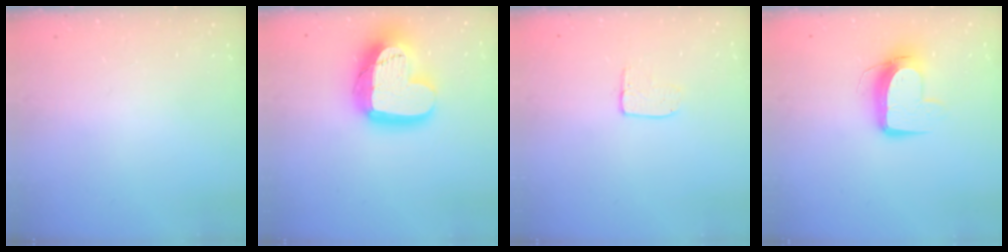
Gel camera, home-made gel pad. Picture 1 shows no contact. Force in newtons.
{"total": 24.2, "press": 24.1, "slide": 1.8}
{"total": 6.1, "press": 6.1, "slide": 0.4}
{"total": 10.3, "press": 10.3, "slide": 0.8}